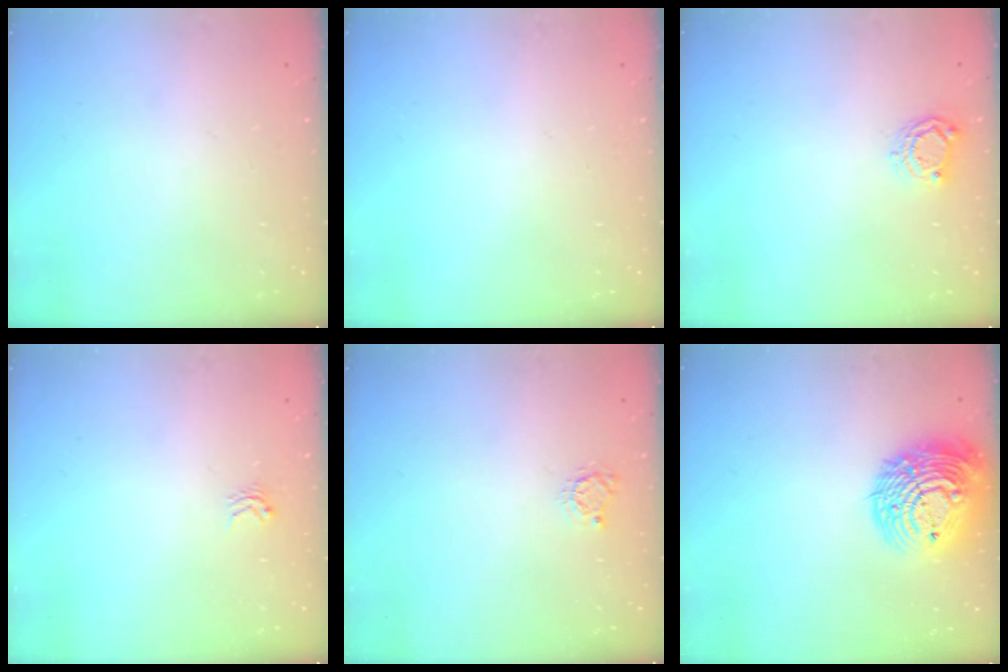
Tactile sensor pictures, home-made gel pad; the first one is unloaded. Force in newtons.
{"total": 0.0}
{"total": 5.8, "press": 5.8, "slide": 0.2}
{"total": 3.0, "press": 3.0, "slide": 0.5}
{"total": 2.9, "press": 2.9, "slide": 0.4}
{"total": 17.9, "press": 17.8, "slide": 1.9}